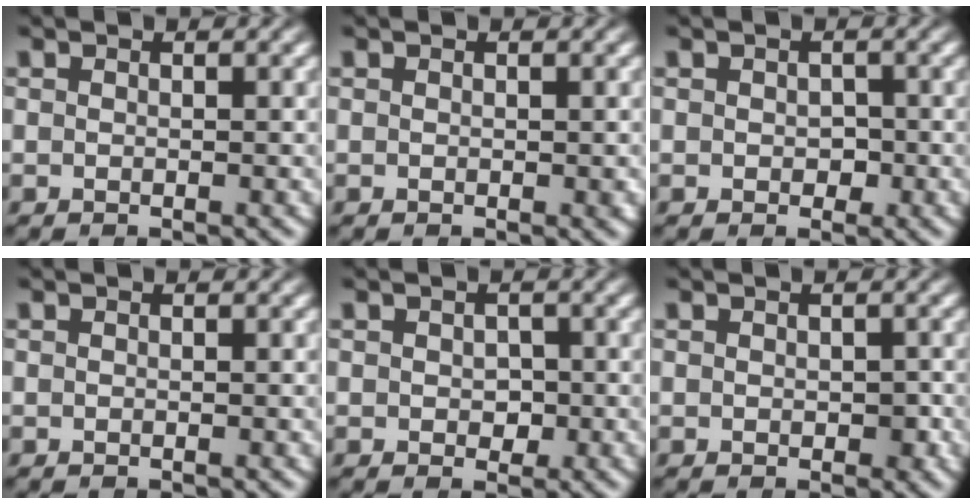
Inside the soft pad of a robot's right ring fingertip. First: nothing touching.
{"total": 0.0}
{"total": 1.0, "force": [-0.3, 0.9, 0.2], "torque": [0.000, -0.001, -0.007]}
{"total": 0.0}
{"total": 1.3, "force": [-0.2, 1.2, 0.3], "torque": [-0.004, -0.003, -0.004]}
{"total": 0.9, "force": [-0.1, 0.7, 0.5], "torque": [-0.009, -0.005, 0.001]}